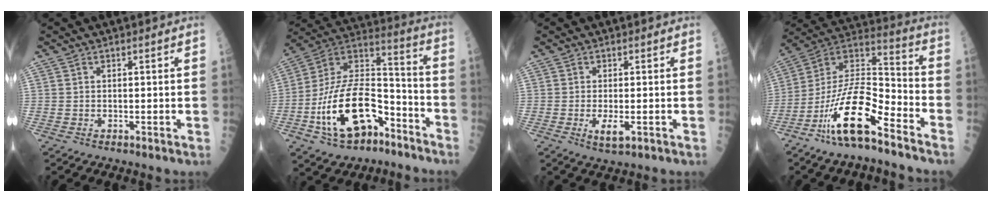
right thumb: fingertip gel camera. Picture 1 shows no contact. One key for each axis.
{"total": 22.8, "fx": -9.8, "fy": 12.5, "fz": 16.4, "tx": -0.282, "ty": 0.081, "tz": -0.159}
{"total": 3.3, "fx": -0.9, "fy": 1.0, "fz": 3.0, "tx": -0.055, "ty": -0.006, "tz": -0.015}
{"total": 18.3, "fx": -10.7, "fy": 5.4, "fz": 13.8, "tx": -0.255, "ty": 0.081, "tz": -0.194}